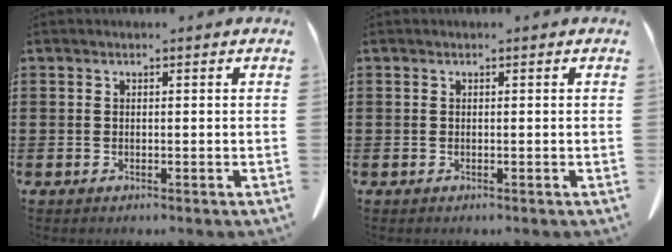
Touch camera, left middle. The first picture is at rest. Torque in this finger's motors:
{"motor_torque": [-0.01, 0.01, 0.00, 0.01]}